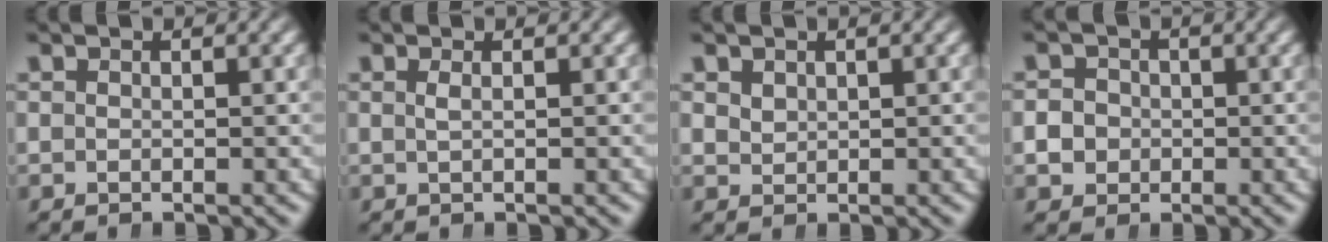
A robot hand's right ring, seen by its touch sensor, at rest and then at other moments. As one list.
[{"total": 0.6, "force": [0.0, -0.2, 0.5], "torque": [-0.015, -0.005, 0.004]}, {"total": 1.0, "force": [0.8, 0.6, 0.0], "torque": [-0.006, -0.007, 0.027]}, {"total": 3.4, "force": [-0.5, 3.3, 0.9], "torque": [-0.024, -0.011, -0.006]}]